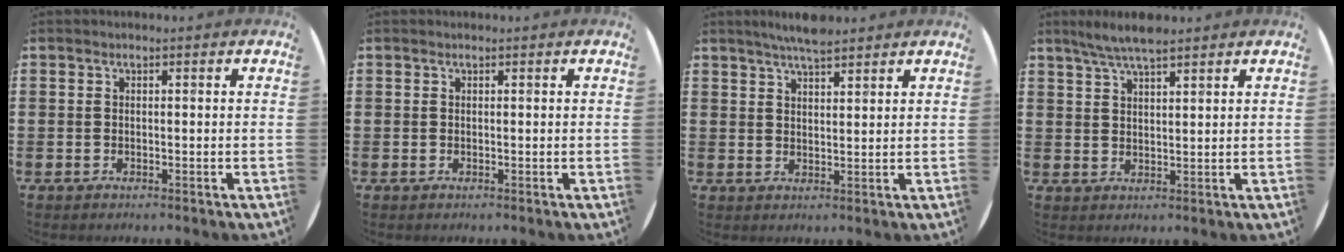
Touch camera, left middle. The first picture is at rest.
{"total": 0.0}
{"total": 4.1, "force": [3.8, 0.5, 1.5], "torque": [-0.038, -0.008, 0.068]}
{"total": 4.9, "force": [4.2, 0.6, 2.4], "torque": [-0.056, -0.004, 0.076]}